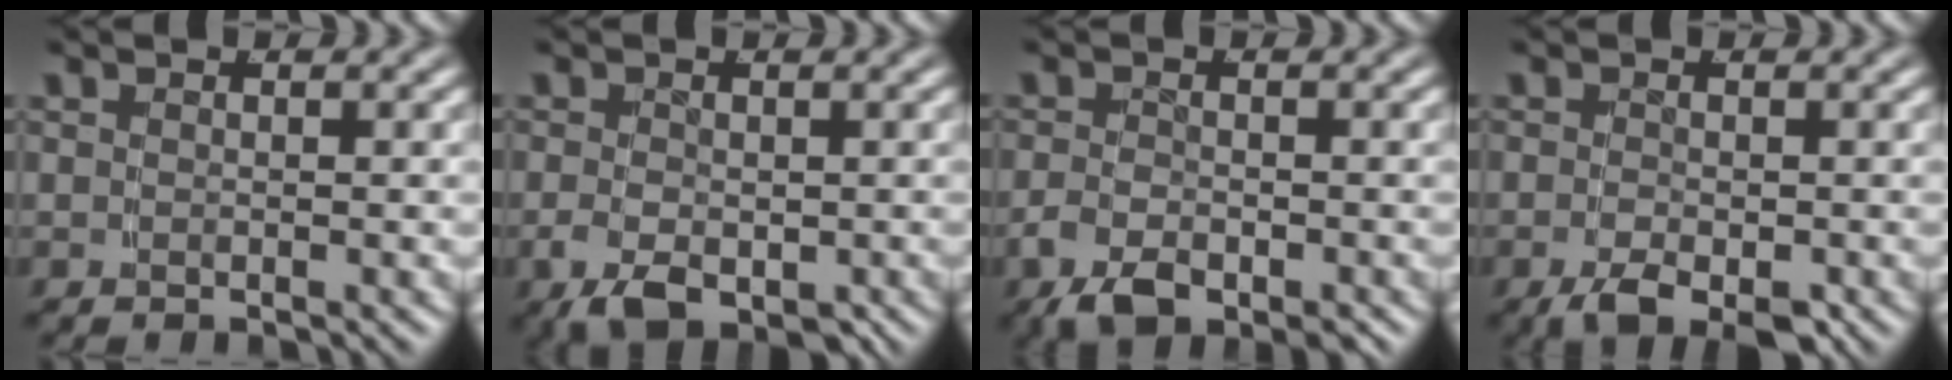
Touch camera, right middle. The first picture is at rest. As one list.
[{"total": 5.1, "force": [-2.3, 2.8, 3.6], "torque": [-0.071, -0.039, -0.017]}, {"total": 3.9, "force": [-2.3, 1.9, 2.5], "torque": [-0.048, -0.022, -0.029]}, {"total": 3.5, "force": [-2.1, 1.3, 2.6], "torque": [-0.048, -0.025, -0.022]}]